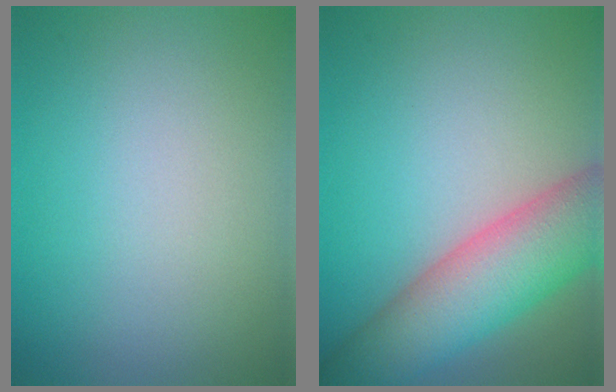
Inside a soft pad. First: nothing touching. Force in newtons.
{"total": 8.6, "press": 8.6, "slide": 0.3}